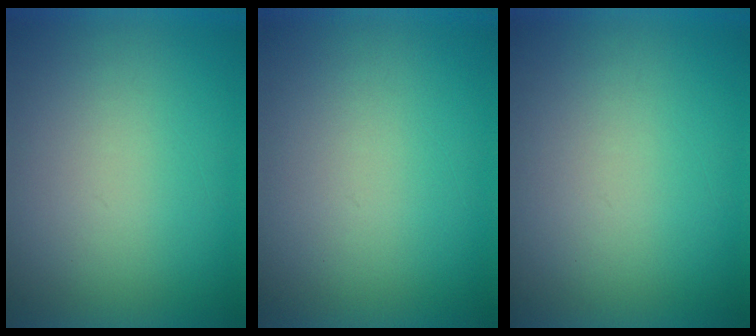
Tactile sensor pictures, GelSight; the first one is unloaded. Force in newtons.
{"total": 0.0}
{"total": 1.1}